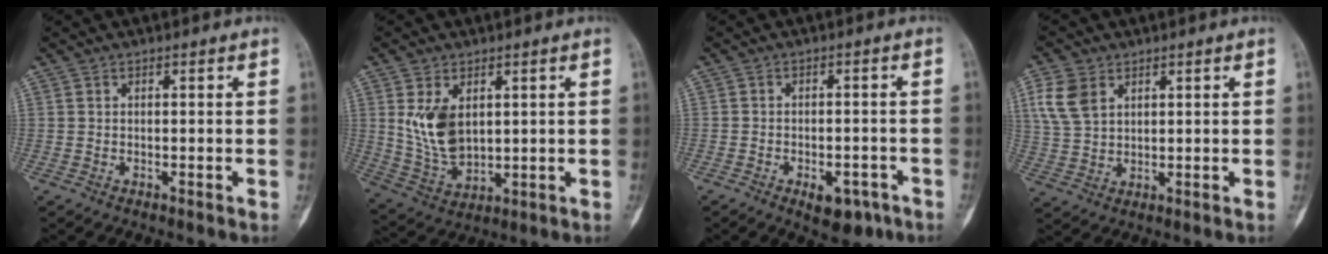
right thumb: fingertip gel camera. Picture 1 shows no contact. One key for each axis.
{"total": 9.8, "fx": 2.4, "fy": 6.1, "fz": 7.3, "tx": -0.125, "ty": -0.017, "tz": 0.065}
{"total": 6.3, "fx": -3.4, "fy": 3.4, "fz": 4.0, "tx": -0.035, "ty": 0.019, "tz": -0.041}
{"total": 7.5, "fx": 3.3, "fy": 5.1, "fz": 4.5, "tx": -0.083, "ty": -0.005, "tz": 0.071}